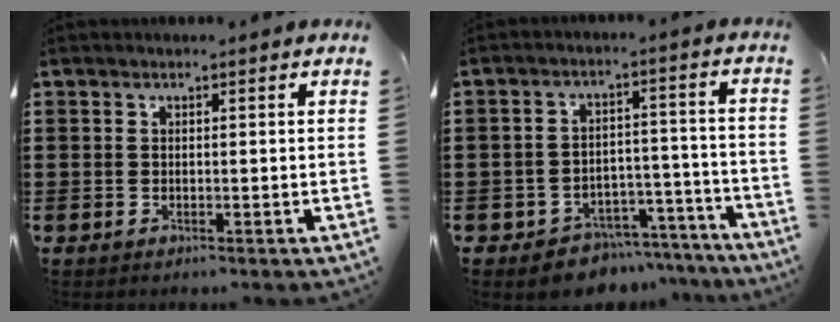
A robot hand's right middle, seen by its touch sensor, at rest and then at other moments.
{"total": 5.4, "force": [-5.1, 1.9, 0.4], "torque": [-0.008, 0.023, -0.102]}